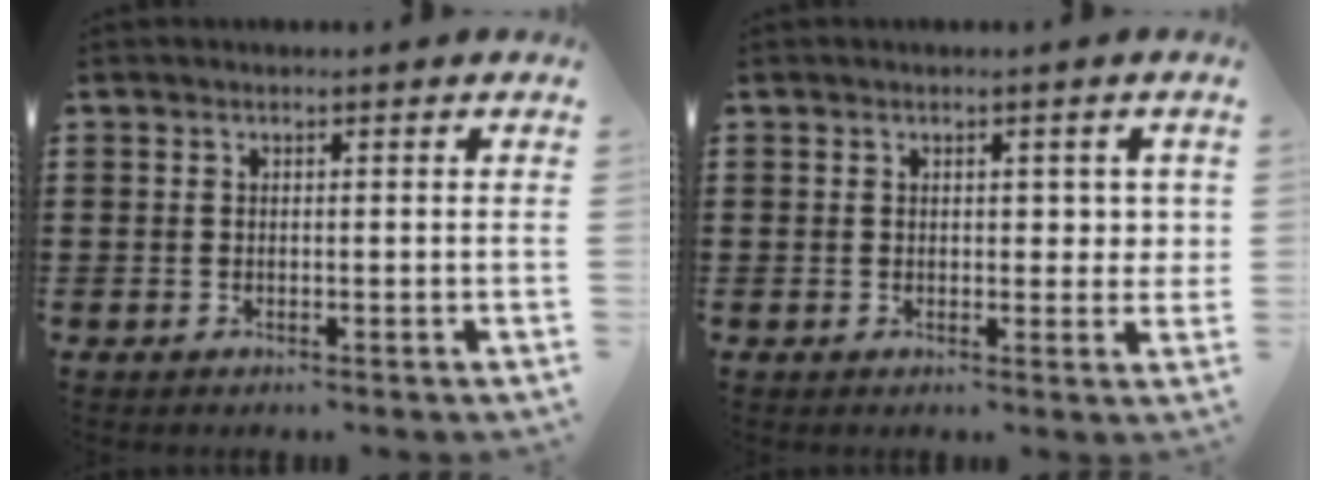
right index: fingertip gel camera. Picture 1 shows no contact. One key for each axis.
{"total": 2.5, "fx": 0.6, "fy": 1.5, "fz": 1.9, "tx": -0.023, "ty": 0.002, "tz": 0.007}